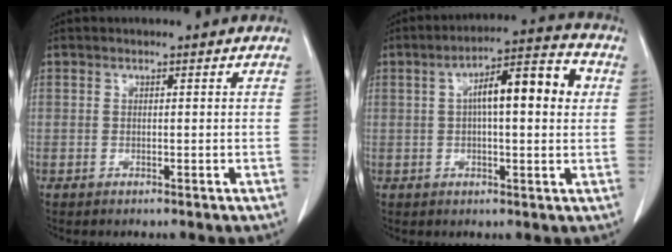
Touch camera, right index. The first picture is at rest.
{"total": 11.1, "force": [2.1, 2.5, 10.6], "torque": [-0.170, 0.032, 0.027]}